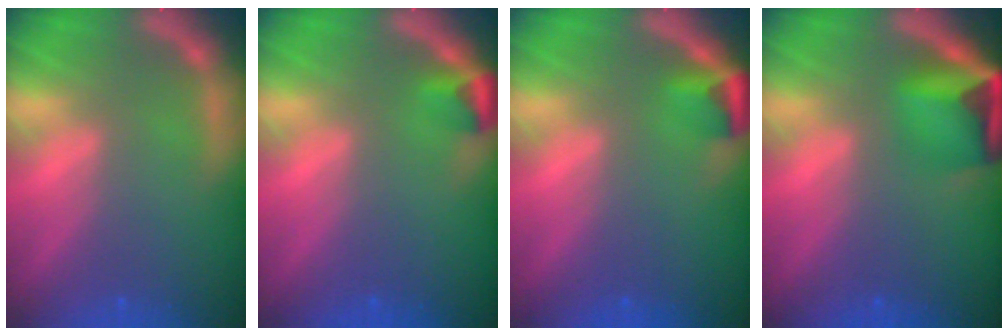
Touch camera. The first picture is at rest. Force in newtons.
{"total": 1.9}
{"total": 2.4}
{"total": 6.4}